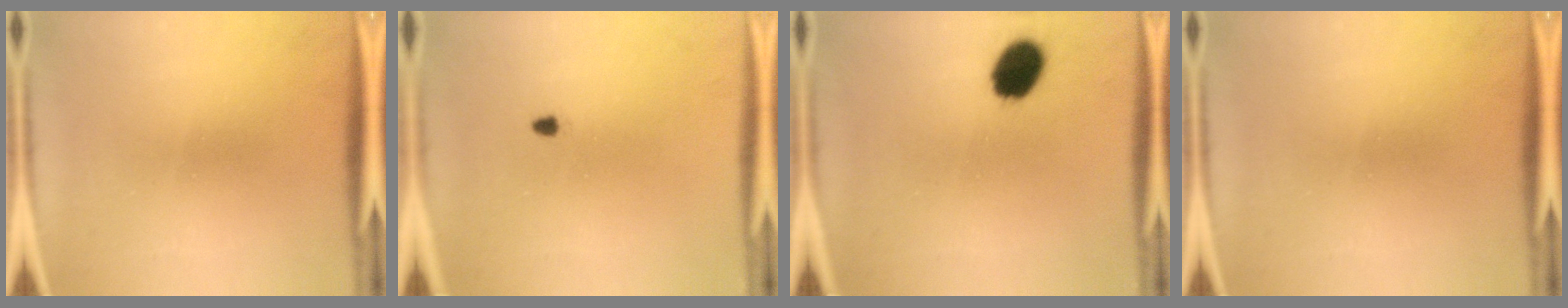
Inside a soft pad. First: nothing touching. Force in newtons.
{"total": 0.8}
{"total": 8.4}
{"total": 0.0}